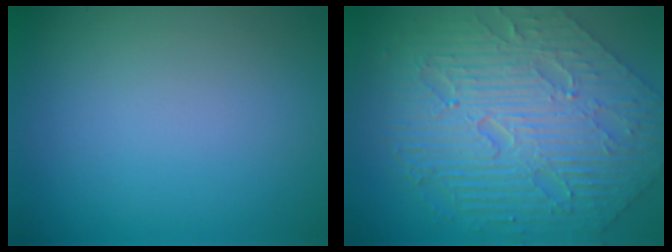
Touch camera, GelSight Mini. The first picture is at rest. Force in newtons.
{"total": 10.5, "press": 7.2, "slide": 7.7}